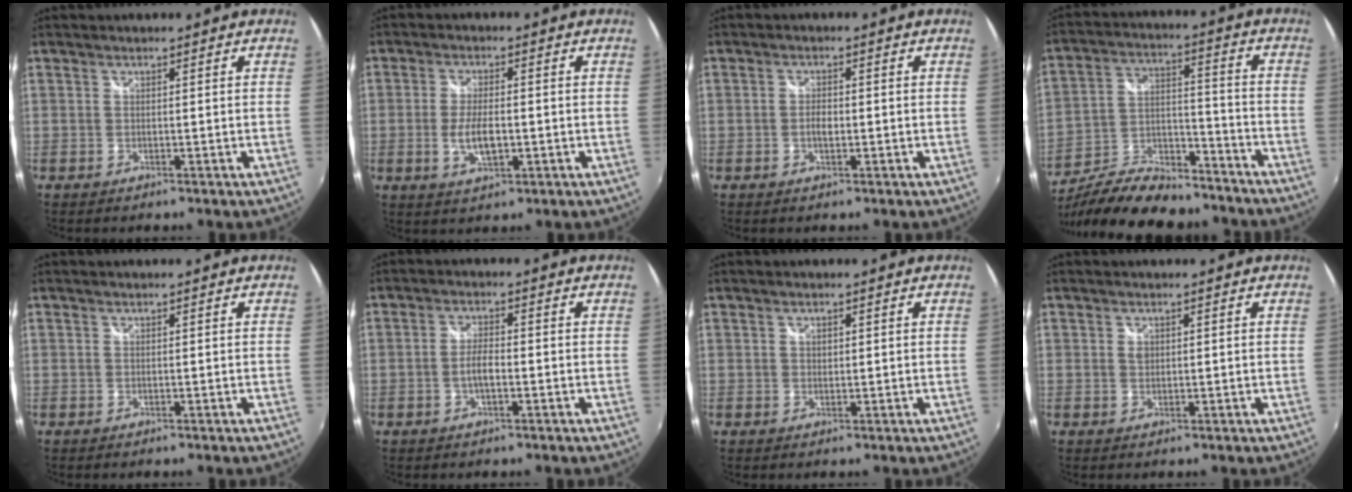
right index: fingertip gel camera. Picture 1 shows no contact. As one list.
[{"total": 5.9, "force": [-1.2, 2.3, 5.3], "torque": [-0.108, -0.006, -0.021]}, {"total": 2.2, "force": [-0.4, 1.1, 1.9], "torque": [-0.034, 0.002, -0.010]}, {"total": 21.3, "force": [-17.2, 7.3, 10.3], "torque": [-0.200, -0.002, -0.271]}, {"total": 0.0}, {"total": 3.4, "force": [-1.0, 1.0, 3.1], "torque": [-0.063, 0.003, -0.020]}, {"total": 1.0, "force": [0.4, 0.8, 0.4], "torque": [-0.005, 0.002, 0.006]}, {"total": 1.3, "force": [0.3, 1.0, 0.7], "torque": [-0.010, 0.002, 0.004]}]